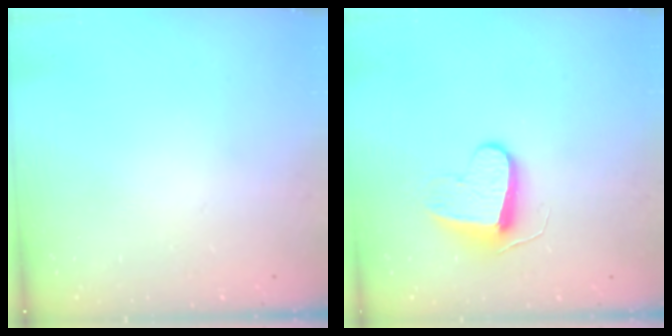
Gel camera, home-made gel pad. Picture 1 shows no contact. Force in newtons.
{"total": 9.1, "press": 9.1, "slide": 0.7}